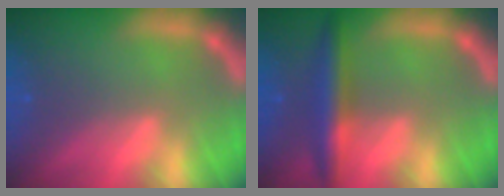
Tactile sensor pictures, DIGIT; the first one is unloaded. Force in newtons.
{"total": 5.0}